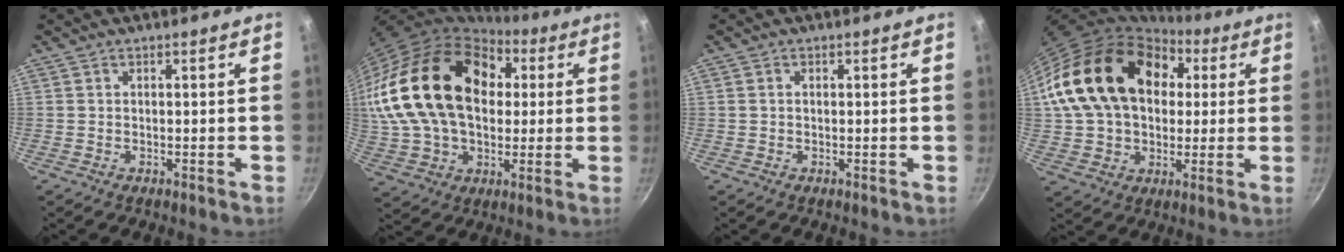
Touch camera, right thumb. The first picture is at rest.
{"total": 31.0, "force": [6.4, 20.9, 22.0], "torque": [-0.420, 0.033, 0.112]}
{"total": 0.5, "force": [0.0, 0.4, 0.4], "torque": [-0.006, 0.003, 0.000]}
{"total": 23.2, "force": [5.7, 16.5, 15.2], "torque": [-0.243, 0.025, 0.097]}